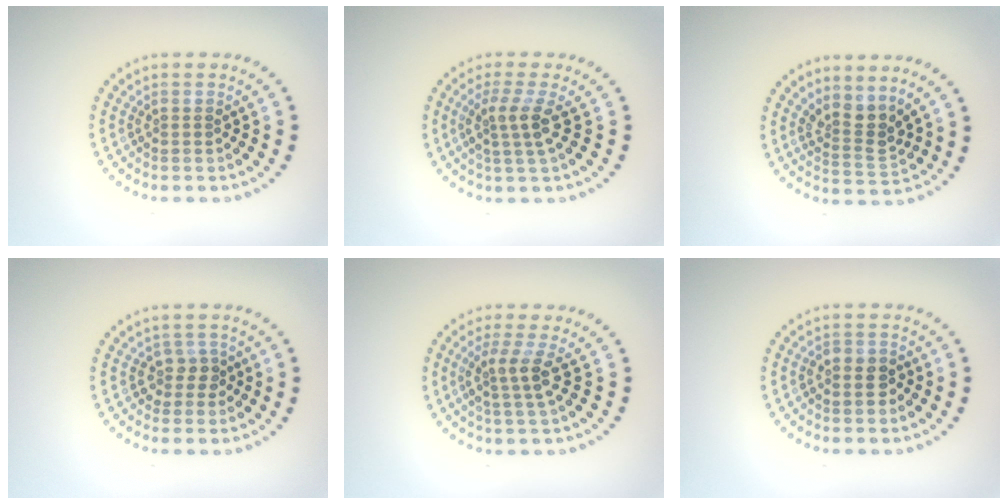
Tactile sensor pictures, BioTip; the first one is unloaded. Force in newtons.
{"total": 2.6, "press": 1.9, "slide": 1.7}
{"total": 2.7, "press": 2.0, "slide": 1.9}
{"total": 2.0, "press": 1.7, "slide": 1.1}
{"total": 2.7, "press": 2.0, "slide": 1.8}
{"total": 1.9, "press": 1.8, "slide": 0.5}